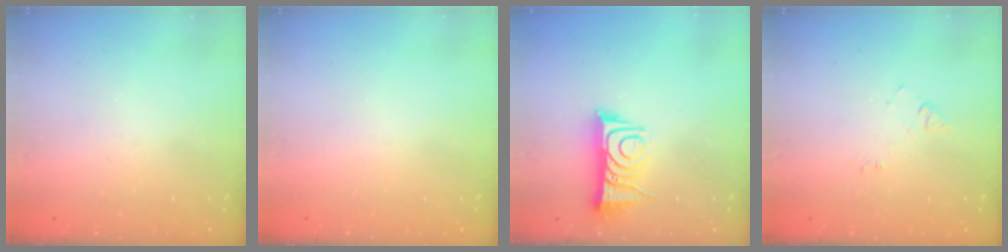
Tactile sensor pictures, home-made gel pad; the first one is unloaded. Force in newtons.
{"total": 0.0}
{"total": 10.7, "press": 10.7, "slide": 1.2}
{"total": 4.2, "press": 4.2, "slide": 0.5}